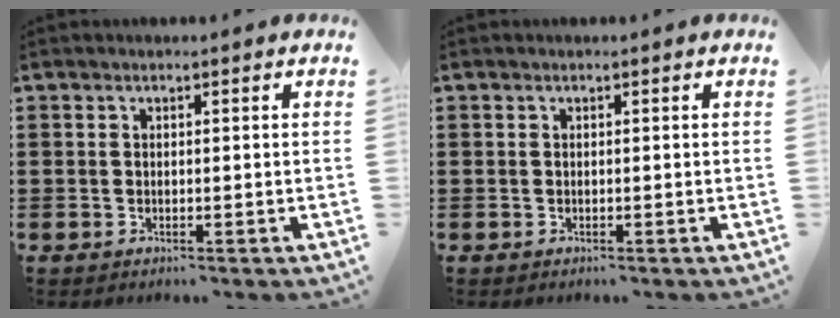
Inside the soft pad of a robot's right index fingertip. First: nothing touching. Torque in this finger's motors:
{"motor_torque": [0.96, 1.17, 0.00, -0.01]}